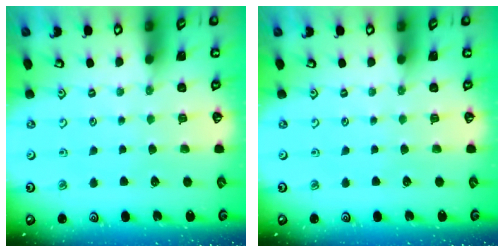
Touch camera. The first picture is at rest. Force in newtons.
{"total": 0.0}